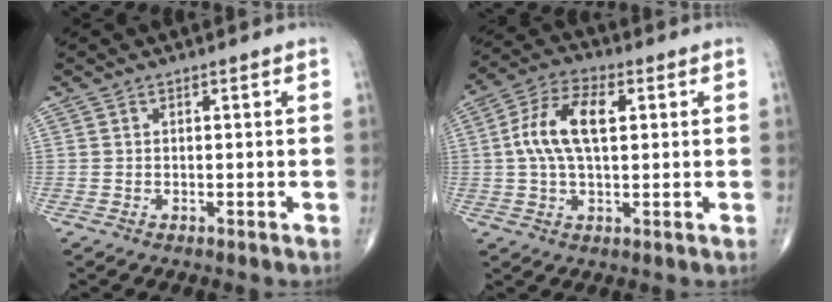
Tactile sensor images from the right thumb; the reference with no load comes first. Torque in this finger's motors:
{"motor_torque": [0.24, 0.25, 0.51, 0.11, 0.20]}